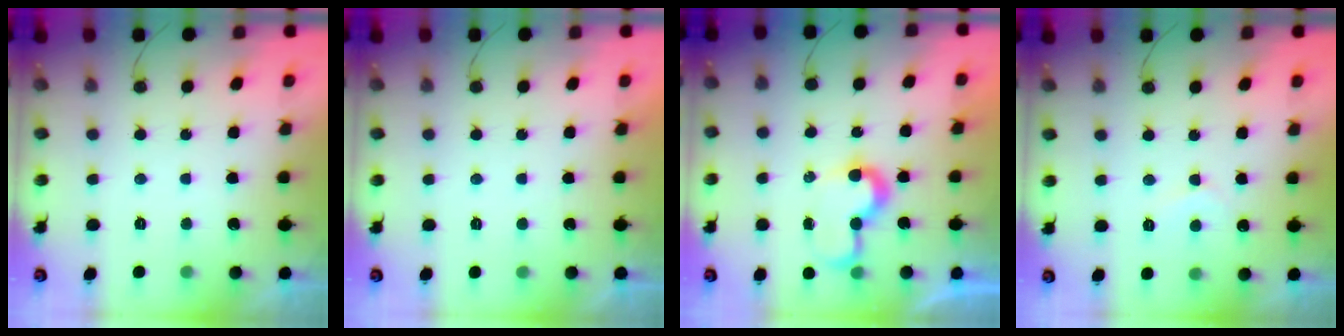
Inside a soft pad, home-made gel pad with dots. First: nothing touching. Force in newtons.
{"total": 1.9, "press": 1.9, "slide": 0.1}
{"total": 7.5, "press": 7.5, "slide": 0.3}
{"total": 4.6, "press": 4.6, "slide": 0.5}